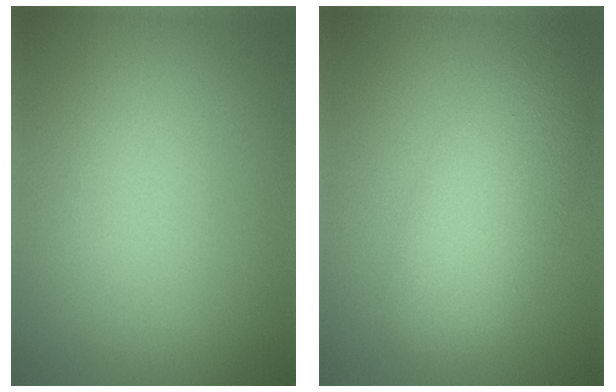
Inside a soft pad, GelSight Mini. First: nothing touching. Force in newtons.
{"total": 5.6, "press": 5.6, "slide": 0.2}